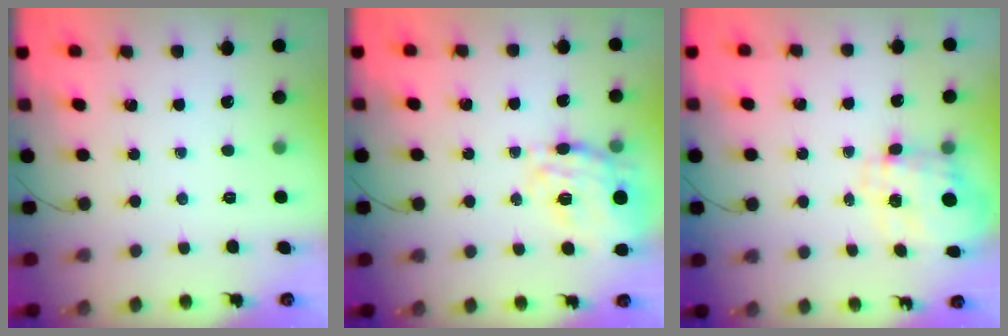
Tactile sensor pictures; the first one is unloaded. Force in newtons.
{"total": 18.9, "press": 18.7, "slide": 2.9}
{"total": 3.4, "press": 3.2, "slide": 1.1}